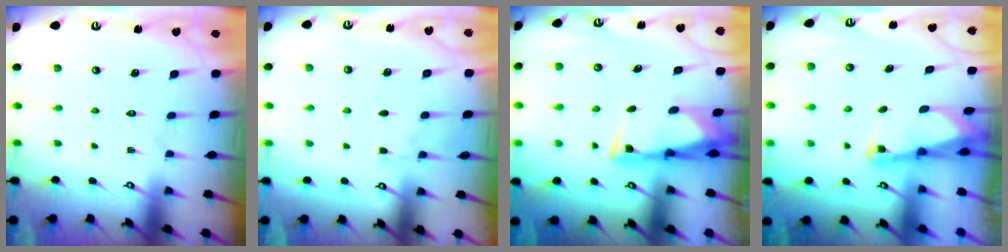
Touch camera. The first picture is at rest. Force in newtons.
{"total": 5.1, "press": 5.1, "slide": 0.6}
{"total": 3.0, "press": 2.9, "slide": 0.9}
{"total": 1.8, "press": 1.8, "slide": 0.1}